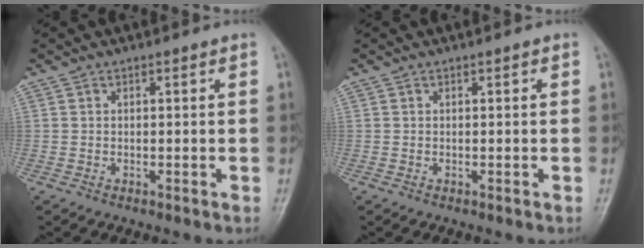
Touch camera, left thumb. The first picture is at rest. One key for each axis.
{"total": 0.0}